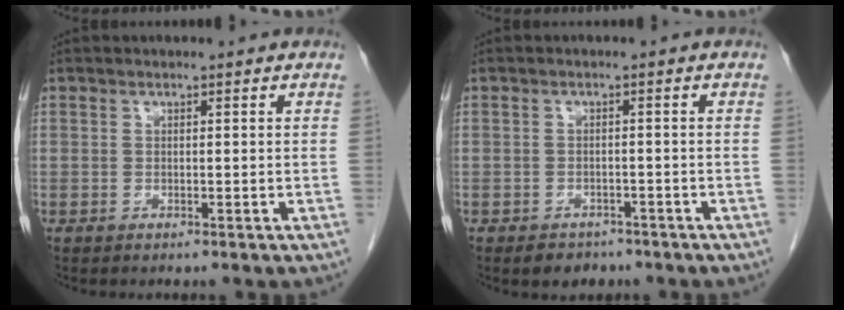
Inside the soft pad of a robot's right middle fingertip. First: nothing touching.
{"total": 3.2, "force": [-2.3, 2.0, 0.7], "torque": [-0.014, 0.005, -0.028]}